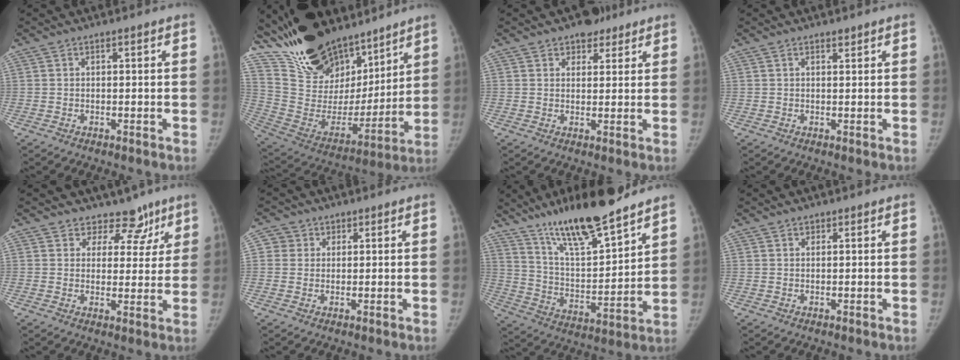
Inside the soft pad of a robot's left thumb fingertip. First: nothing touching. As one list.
[{"total": 26.6, "force": [21.3, 11.7, 10.8], "torque": [-0.163, -0.093, 0.377]}, {"total": 4.3, "force": [3.0, 2.8, 1.1], "torque": [0.008, -0.014, 0.045]}, {"total": 0.8, "force": [0.7, 0.2, 0.3], "torque": [-0.006, -0.004, 0.011]}, {"total": 7.7, "force": [5.8, 5.0, 0.8], "torque": [0.030, -0.029, 0.073]}, {"total": 2.7, "force": [0.9, 2.6, 0.0], "torque": [0.016, 0.000, 0.011]}, {"total": 19.5, "force": [15.1, 3.8, 11.9], "torque": [-0.177, -0.077, 0.269]}, {"total": 0.6, "force": [0.6, 0.3, 0.1], "torque": [-0.001, -0.003, 0.010]}]